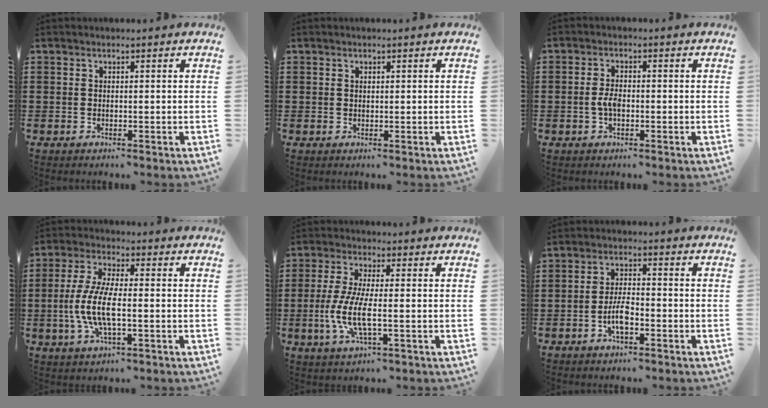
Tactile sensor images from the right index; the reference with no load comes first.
{"total": 0.6, "force": [0.5, 0.1, 0.1], "torque": [-0.002, 0.002, 0.012]}
{"total": 2.8, "force": [-0.5, 1.2, 2.5], "torque": [-0.065, -0.006, -0.013]}
{"total": 8.2, "force": [-1.8, 2.8, 7.5], "torque": [-0.167, -0.008, -0.040]}
{"total": 7.1, "force": [-1.8, 1.9, 6.6], "torque": [-0.156, -0.015, -0.042]}
{"total": 4.8, "force": [-1.8, 1.6, 4.1], "torque": [-0.091, 0.001, -0.039]}